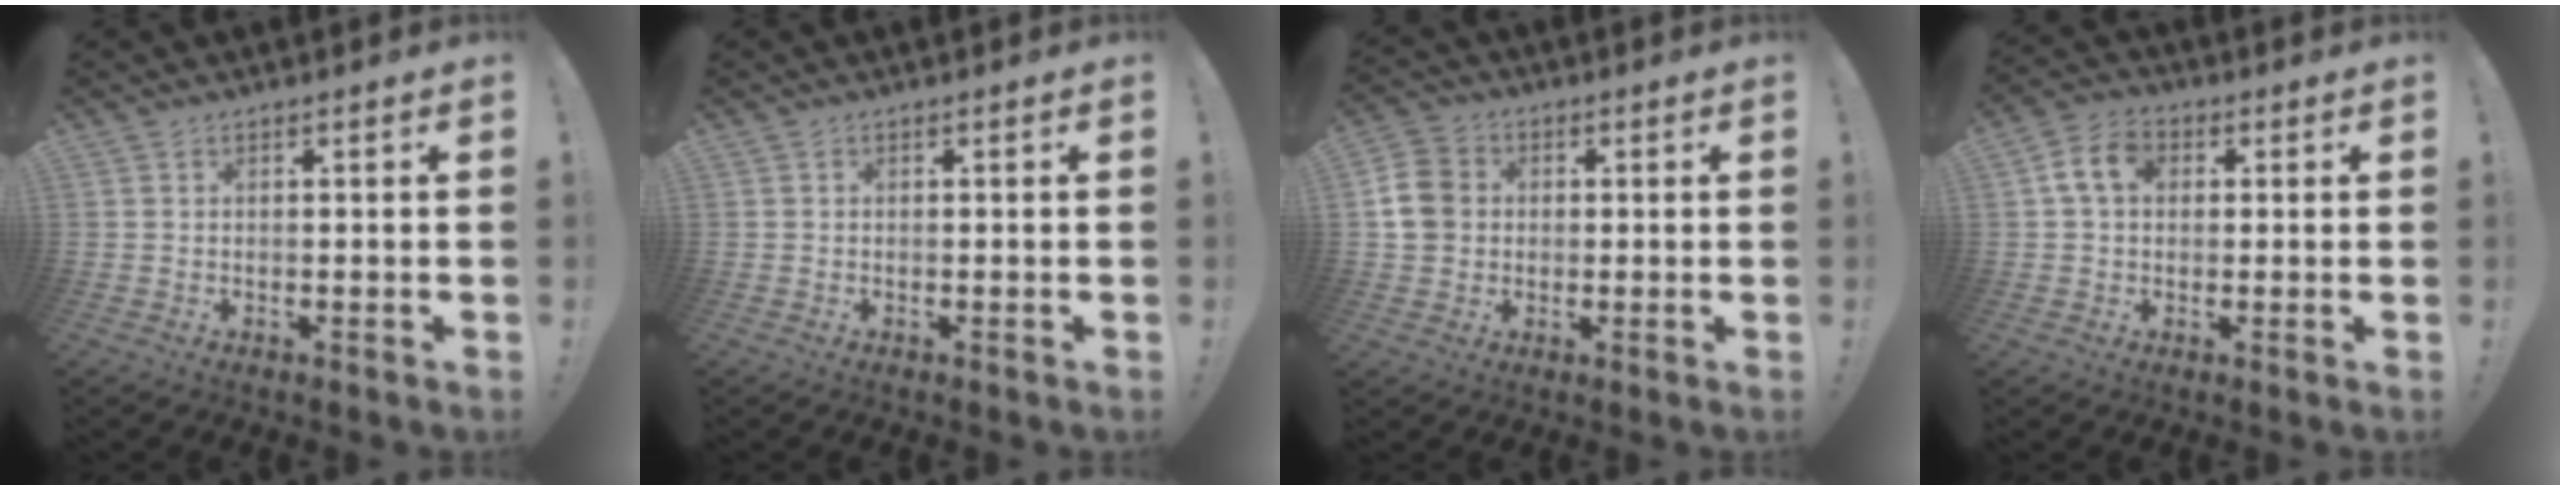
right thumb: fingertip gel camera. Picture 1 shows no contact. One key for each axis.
{"total": 0.0}
{"total": 8.7, "fx": 0.8, "fy": 7.8, "fz": 3.9, "tx": -0.067, "ty": 0.015, "tz": 0.020}
{"total": 8.1, "fx": 1.7, "fy": 6.0, "fz": 5.3, "tx": -0.099, "ty": 0.016, "tz": 0.035}